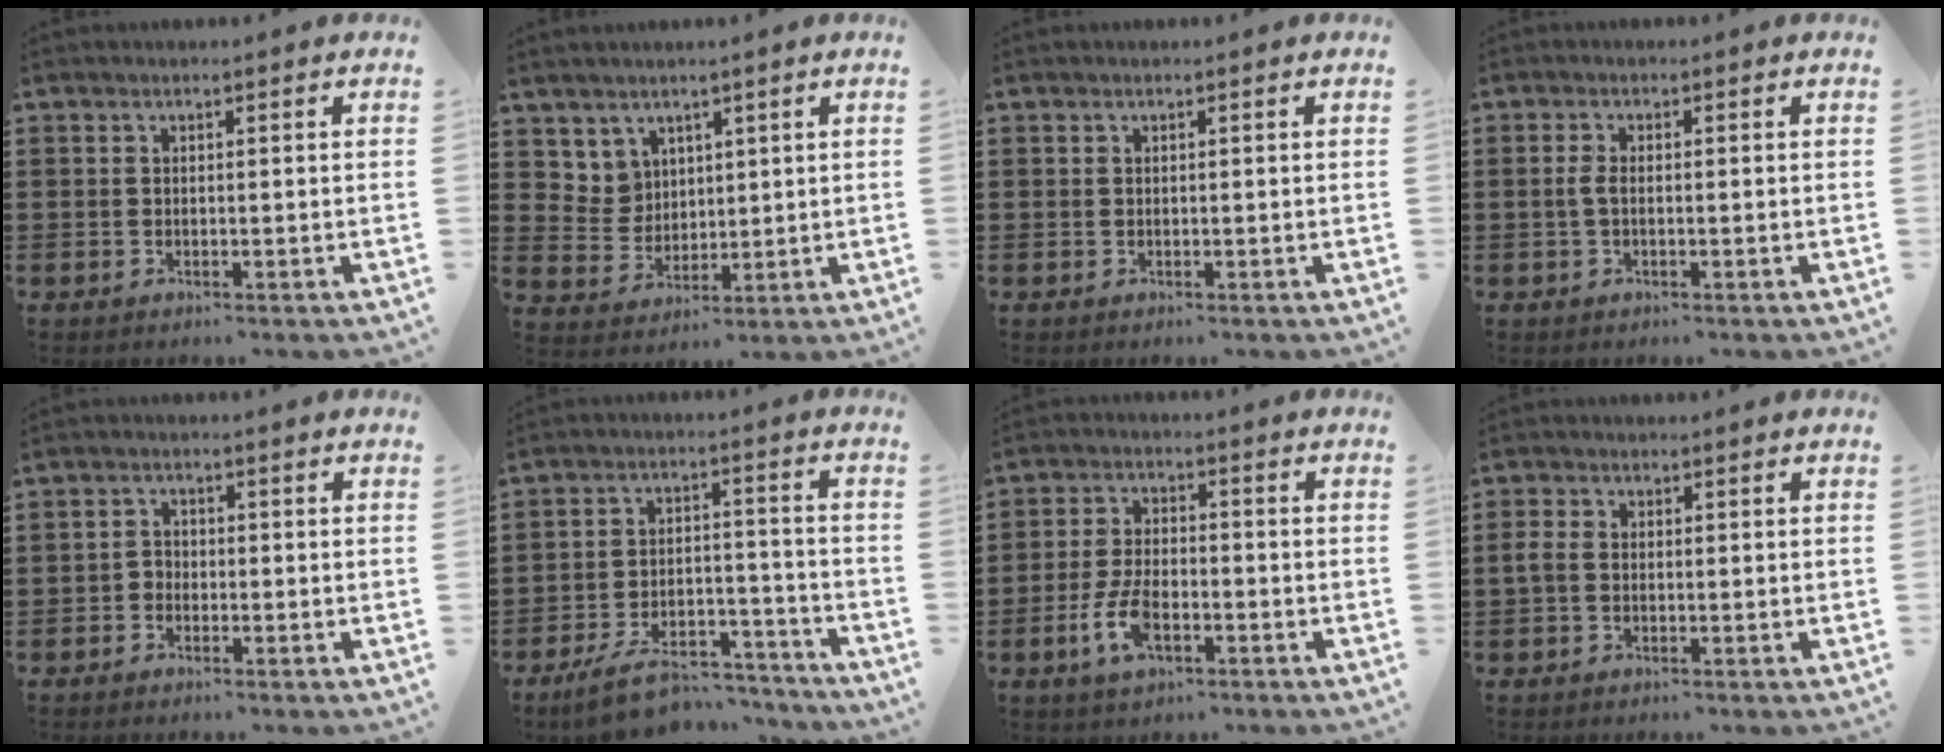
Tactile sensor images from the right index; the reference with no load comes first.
{"total": 5.1, "force": [3.1, 4.1, 0.4], "torque": [-0.033, 0.004, 0.059]}
{"total": 0.0}
{"total": 1.9, "force": [-0.2, 0.6, 1.8], "torque": [-0.049, -0.006, -0.009]}
{"total": 1.6, "force": [-1.2, 0.9, 0.4], "torque": [-0.011, 0.003, -0.026]}
{"total": 8.6, "force": [-7.4, 2.3, 3.8], "torque": [-0.067, 0.021, -0.138]}
{"total": 6.7, "force": [-2.8, 3.1, 5.3], "torque": [-0.128, -0.005, -0.058]}
{"total": 2.0, "force": [-0.3, 1.5, 1.3], "torque": [-0.044, -0.003, -0.011]}